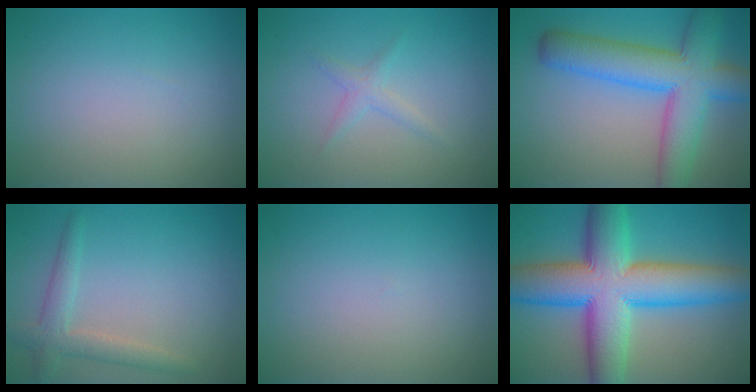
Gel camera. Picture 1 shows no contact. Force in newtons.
{"total": 1.3, "press": 1.3, "slide": 0.0}
{"total": 9.0, "press": 9.0, "slide": 0.3}
{"total": 2.7, "press": 2.7, "slide": 0.1}
{"total": 0.0}
{"total": 13.3, "press": 13.3, "slide": 0.6}